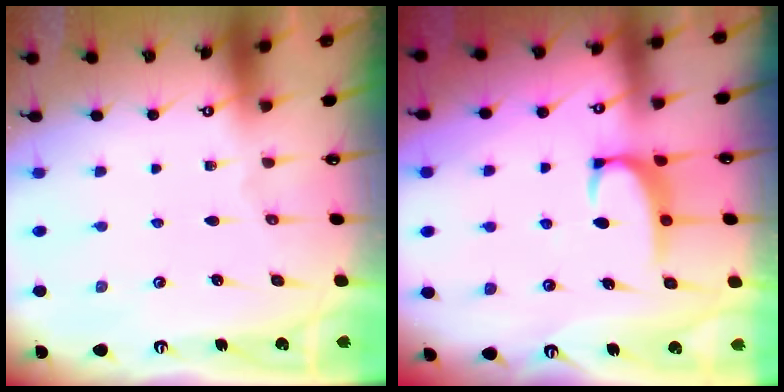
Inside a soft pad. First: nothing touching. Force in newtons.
{"total": 2.2, "press": 2.1, "slide": 0.7}